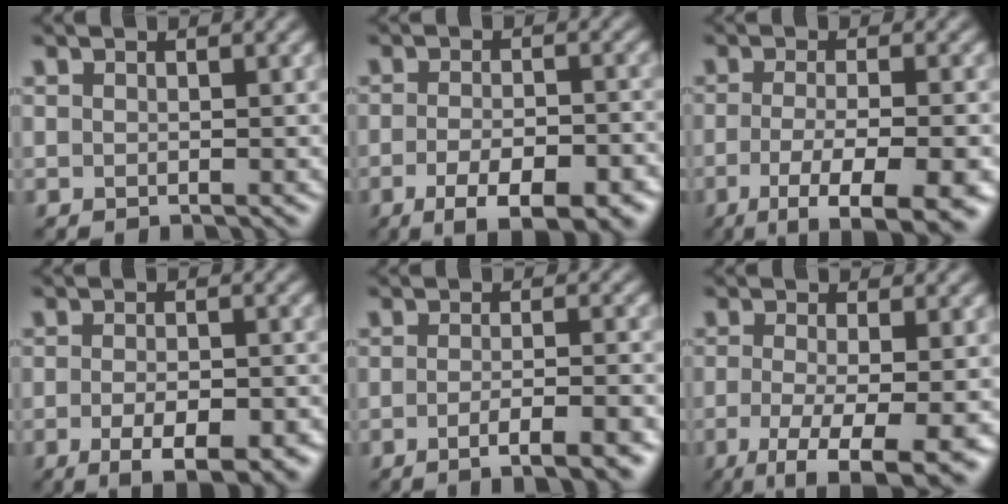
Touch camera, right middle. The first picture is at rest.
{"total": 7.9, "force": [-4.1, 2.7, 6.1], "torque": [-0.093, -0.014, -0.056]}
{"total": 8.8, "force": [-4.2, 2.5, 7.4], "torque": [-0.106, -0.014, -0.061]}
{"total": 6.4, "force": [-3.1, 2.1, 5.1], "torque": [-0.076, -0.010, -0.037]}
{"total": 5.2, "force": [-2.5, 1.3, 4.4], "torque": [-0.054, 0.001, -0.038]}
{"total": 7.7, "force": [-3.4, 2.1, 6.6], "torque": [-0.109, -0.017, -0.052]}